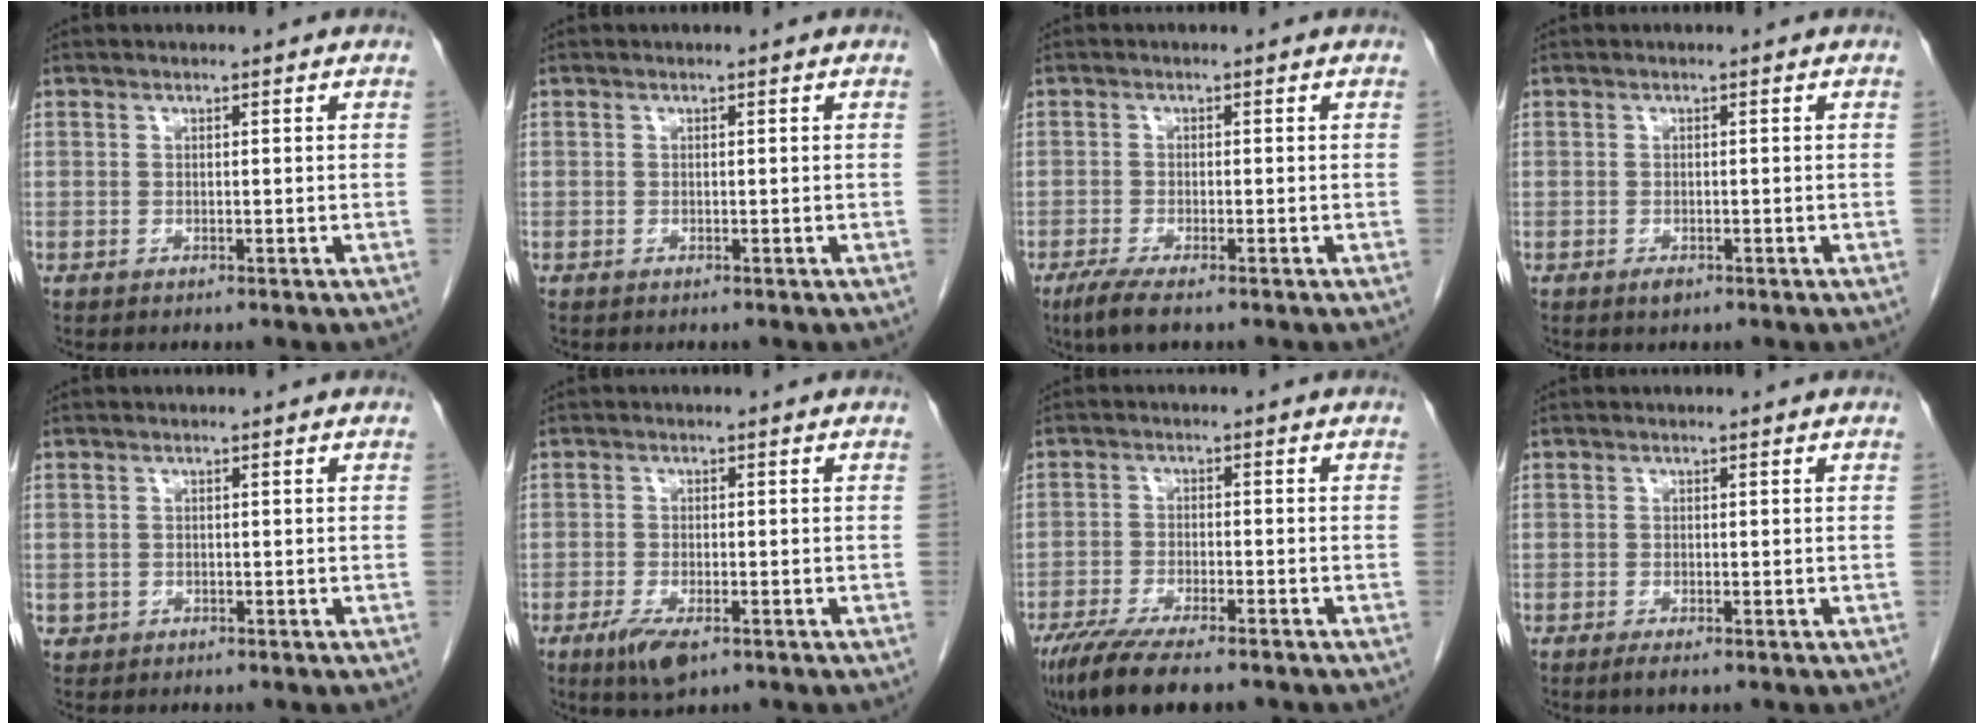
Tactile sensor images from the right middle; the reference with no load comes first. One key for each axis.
{"total": 0.0}
{"total": 4.3, "fx": -2.9, "fy": 0.6, "fz": 3.1, "tx": -0.063, "ty": -0.014, "tz": -0.051}
{"total": 1.1, "fx": -0.7, "fy": 0.5, "fz": 0.7, "tx": -0.012, "ty": 0.000, "tz": -0.007}
{"total": 0.8, "fx": -0.2, "fy": 0.8, "fz": 0.1, "tx": 0.002, "ty": 0.005, "tz": -0.001}
{"total": 4.9, "fx": -2.7, "fy": 1.6, "fz": 3.8, "tx": -0.073, "ty": -0.009, "tz": -0.041}
{"total": 11.8, "fx": -9.1, "fy": 2.4, "fz": 7.1, "tx": -0.118, "ty": -0.025, "tz": -0.145}
{"total": 1.5, "fx": -0.9, "fy": 0.2, "fz": 1.1, "tx": -0.022, "ty": -0.005, "tz": -0.014}